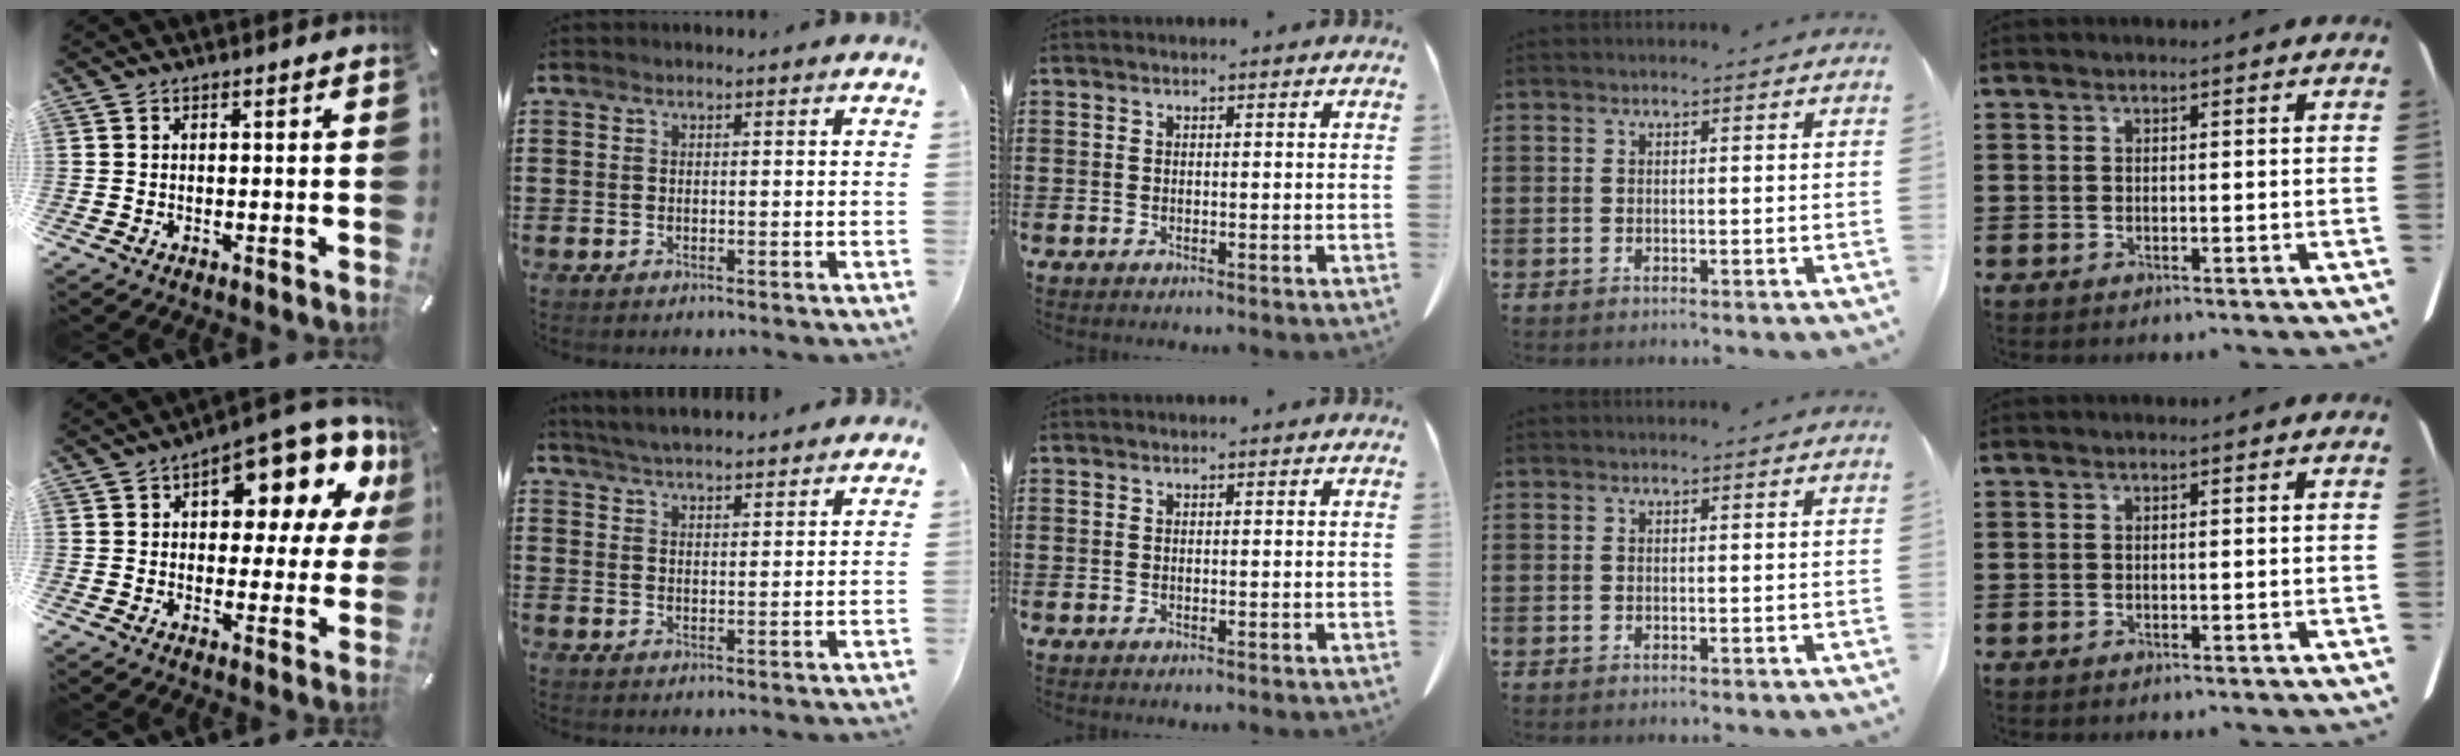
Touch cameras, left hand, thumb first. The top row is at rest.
{"thumb": {"total": 13.8, "force": [7.5, 6.4, 9.6], "torque": [-0.122, -0.059, 0.123]}, "index": {"total": 4.4, "force": [4.3, -0.3, 0.6], "torque": [-0.025, -0.017, 0.078]}}